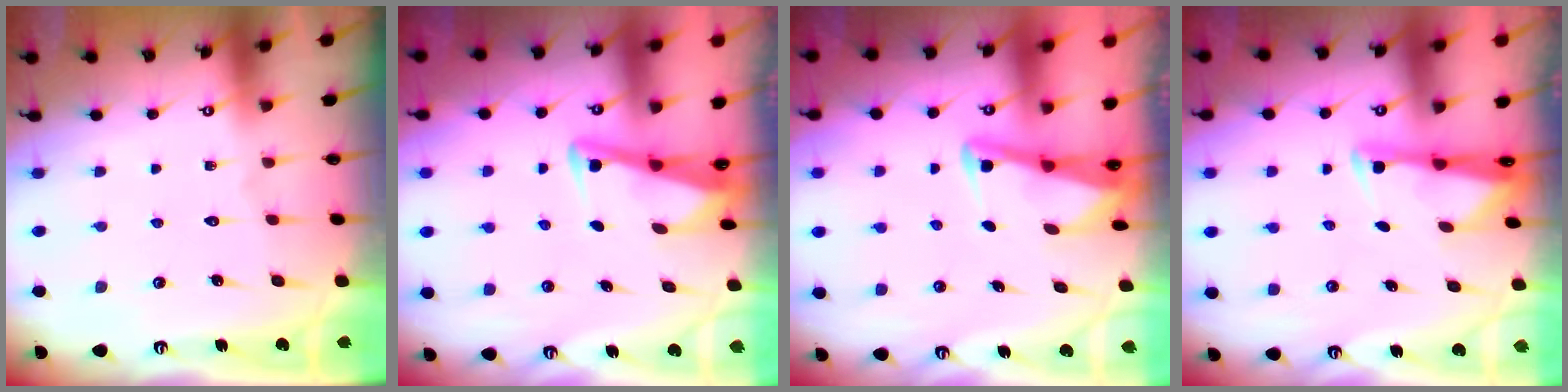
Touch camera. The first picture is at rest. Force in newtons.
{"total": 3.3, "press": 3.3, "slide": 0.4}
{"total": 2.9, "press": 2.8, "slide": 0.4}
{"total": 2.7, "press": 2.7, "slide": 0.4}